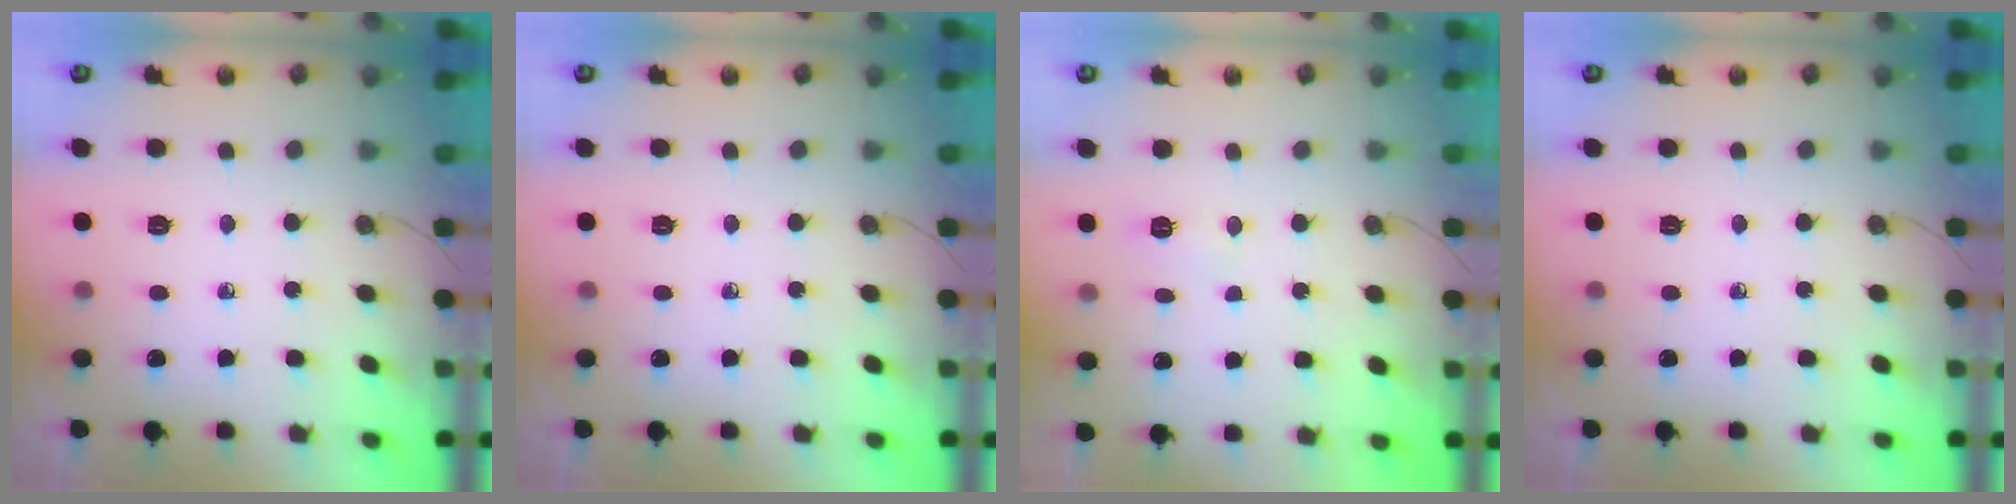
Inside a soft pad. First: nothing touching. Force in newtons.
{"total": 0.0}
{"total": 9.2, "press": 6.0, "slide": 6.9}
{"total": 0.0}